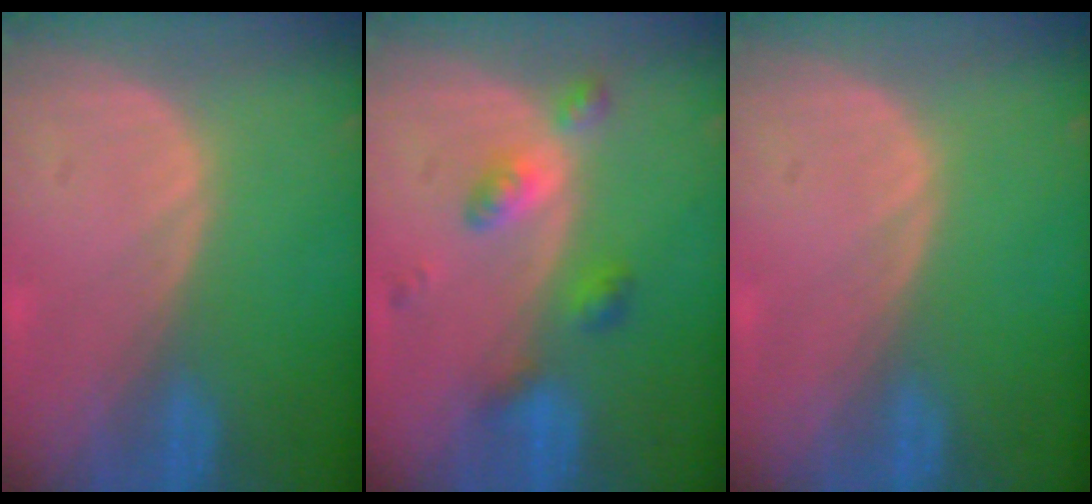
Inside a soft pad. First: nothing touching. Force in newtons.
{"total": 4.8, "press": 4.8, "slide": 0.1}
{"total": 0.0}